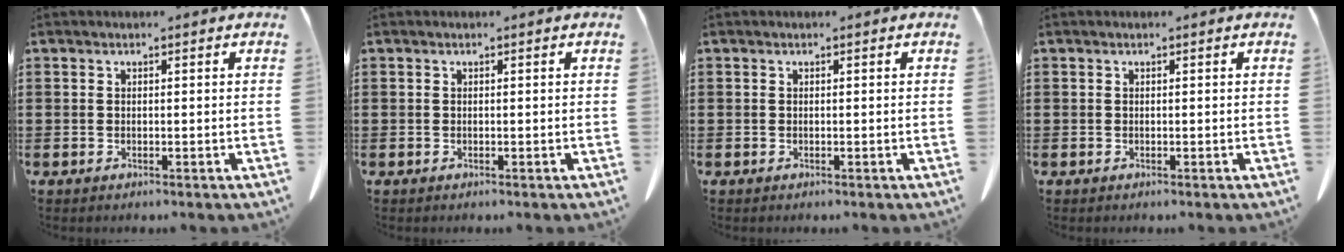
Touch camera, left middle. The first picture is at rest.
{"total": 0.0}
{"total": 0.0}
{"total": 0.0}